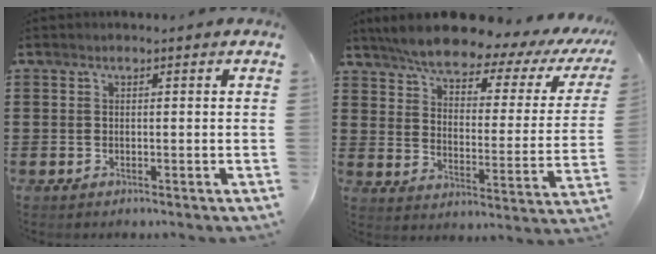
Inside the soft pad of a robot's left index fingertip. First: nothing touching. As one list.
[{"total": 6.9, "force": [6.0, 1.0, 3.3], "torque": [-0.085, -0.039, 0.098]}]